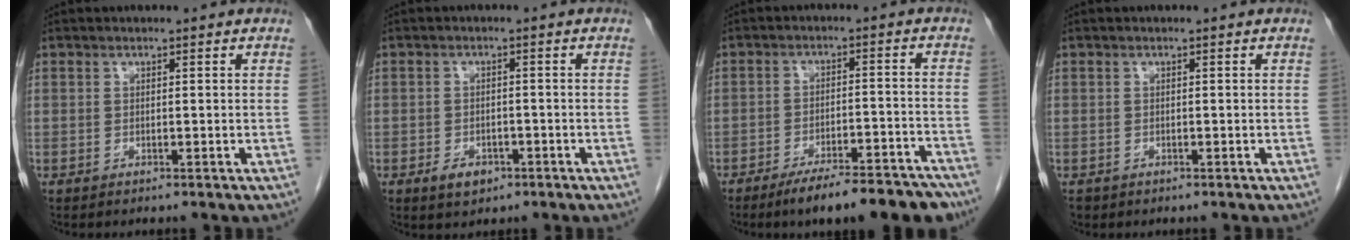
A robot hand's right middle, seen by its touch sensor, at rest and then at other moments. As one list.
[{"total": 3.0, "force": [-1.6, 1.9, 1.7], "torque": [-0.028, 0.000, -0.015]}, {"total": 12.9, "force": [-10.6, 2.3, 6.9], "torque": [-0.072, 0.016, -0.154]}, {"total": 0.8, "force": [-0.5, 0.6, 0.1], "torque": [-0.012, -0.001, -0.005]}]